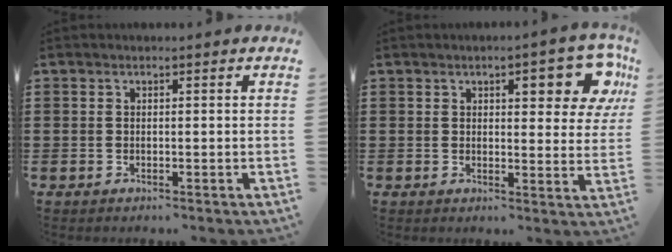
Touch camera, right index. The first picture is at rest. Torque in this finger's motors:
{"motor_torque": [1.04, 0.31, 0.27, 0.10]}